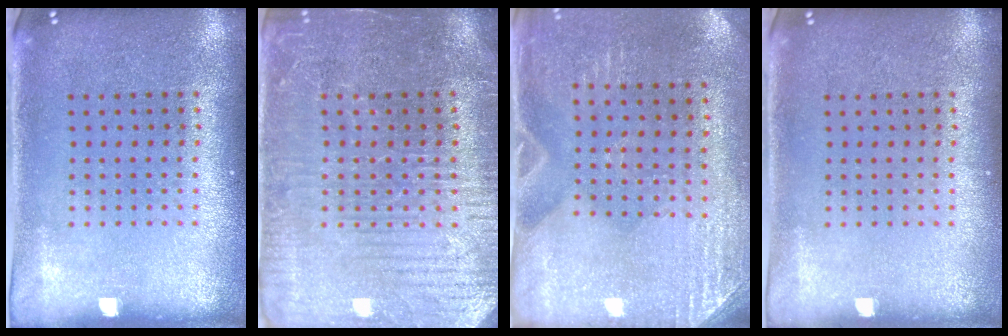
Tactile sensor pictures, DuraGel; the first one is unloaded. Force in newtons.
{"total": 3.7, "press": 3.5, "slide": 1.1}
{"total": 2.8, "press": 2.6, "slide": 1.2}
{"total": 0.0}